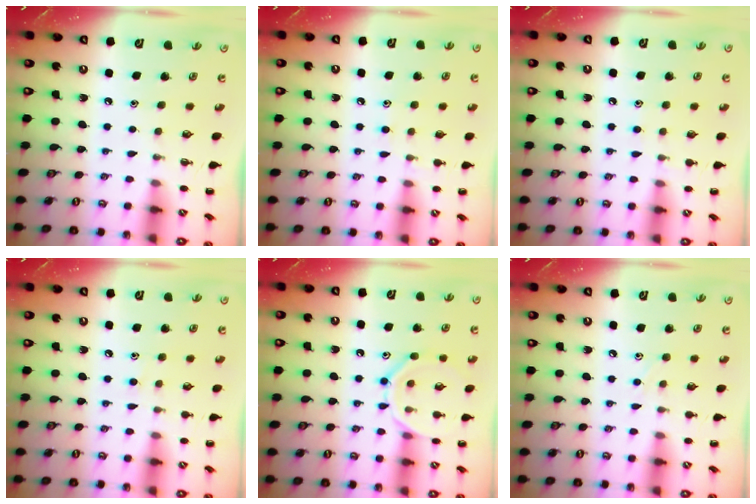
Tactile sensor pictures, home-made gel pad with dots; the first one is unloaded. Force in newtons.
{"total": 5.5, "press": 5.3, "slide": 1.7}
{"total": 6.1, "press": 5.7, "slide": 2.1}
{"total": 5.4, "press": 5.0, "slide": 2.0}
{"total": 10.7, "press": 10.7, "slide": 0.4}
{"total": 4.7, "press": 4.5, "slide": 1.6}